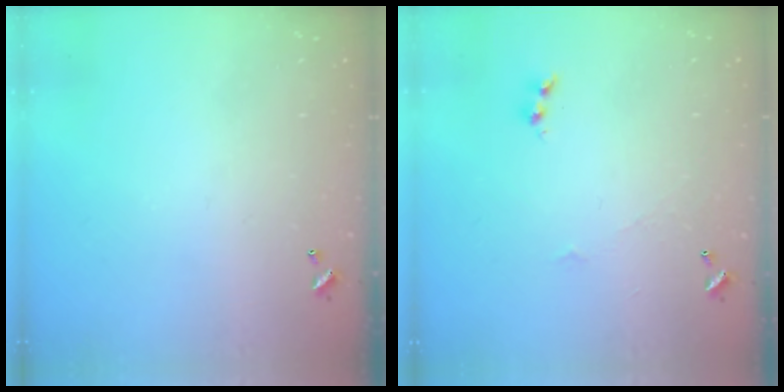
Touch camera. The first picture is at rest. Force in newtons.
{"total": 1.6, "press": 1.5, "slide": 0.4}